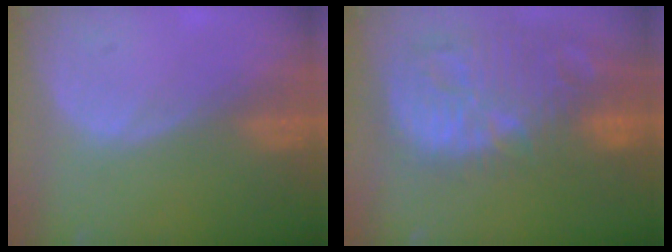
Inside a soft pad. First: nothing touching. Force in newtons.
{"total": 14.5, "press": 12.5, "slide": 7.3}